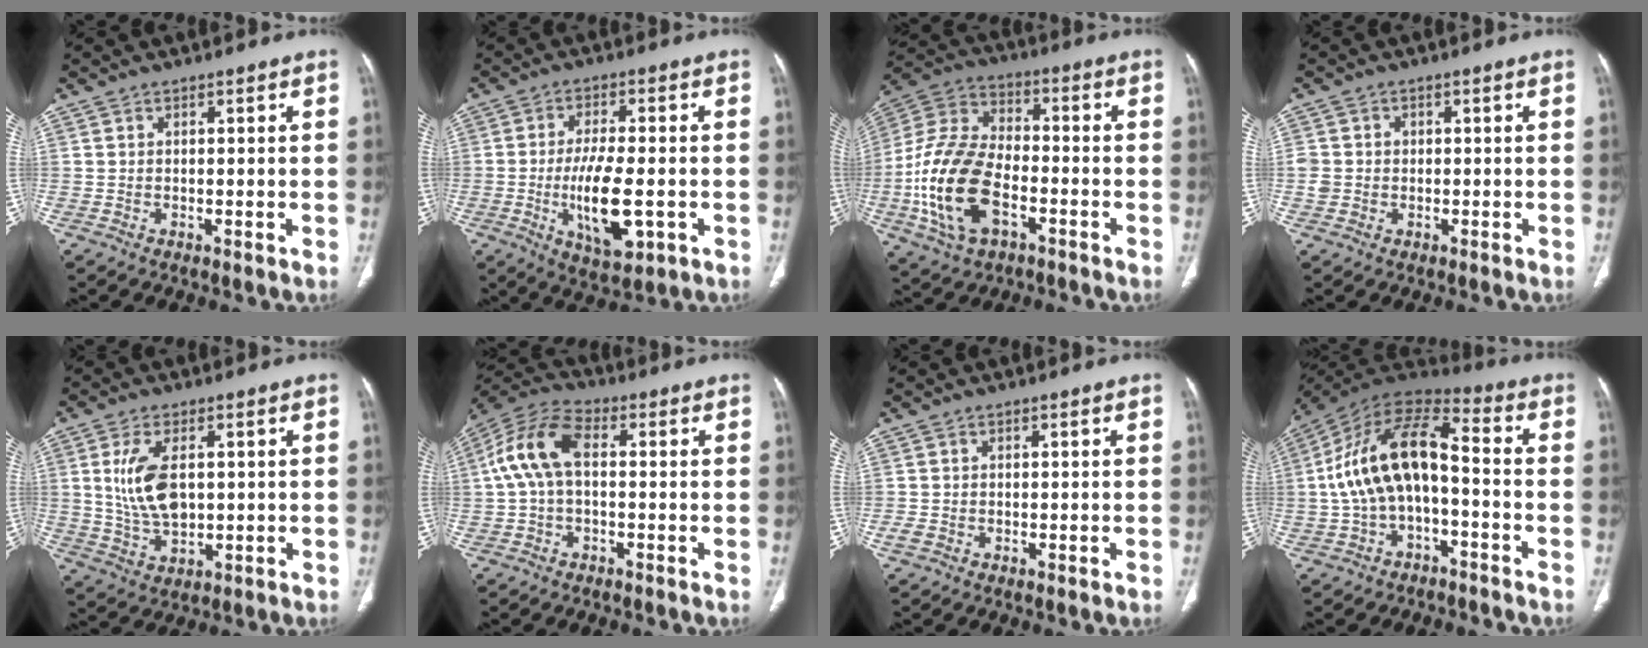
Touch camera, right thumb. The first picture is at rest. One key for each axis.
{"total": 11.6, "fx": -2.5, "fy": 4.4, "fz": 10.4, "tx": -0.183, "ty": -0.007, "tz": -0.036}
{"total": 19.2, "fx": -5.7, "fy": 11.0, "fz": 14.7, "tx": -0.301, "ty": 0.022, "tz": -0.108}
{"total": 3.5, "fx": -0.1, "fy": 3.2, "fz": 1.2, "tx": -0.012, "ty": 0.011, "tz": 0.003}
{"total": 9.9, "fx": 1.5, "fy": 5.4, "fz": 8.1, "tx": -0.160, "ty": -0.009, "tz": 0.039}
{"total": 10.5, "fx": 0.7, "fy": 6.0, "fz": 8.6, "tx": -0.181, "ty": 0.033, "tz": 0.004}
{"total": 1.6, "fx": -0.4, "fy": 1.1, "fz": 1.1, "tx": -0.024, "ty": -0.002, "tz": -0.009}
{"total": 15.7, "fx": -2.0, "fy": 8.1, "fz": 13.3, "tx": -0.246, "ty": 0.060, "tz": -0.043}